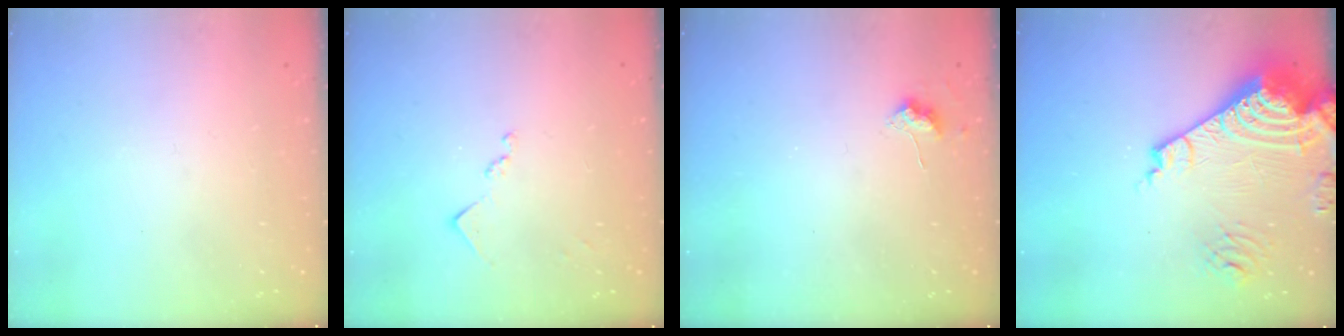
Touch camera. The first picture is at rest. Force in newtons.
{"total": 7.8, "press": 7.7, "slide": 0.5}
{"total": 7.3, "press": 7.2, "slide": 0.7}
{"total": 21.9, "press": 21.6, "slide": 3.2}